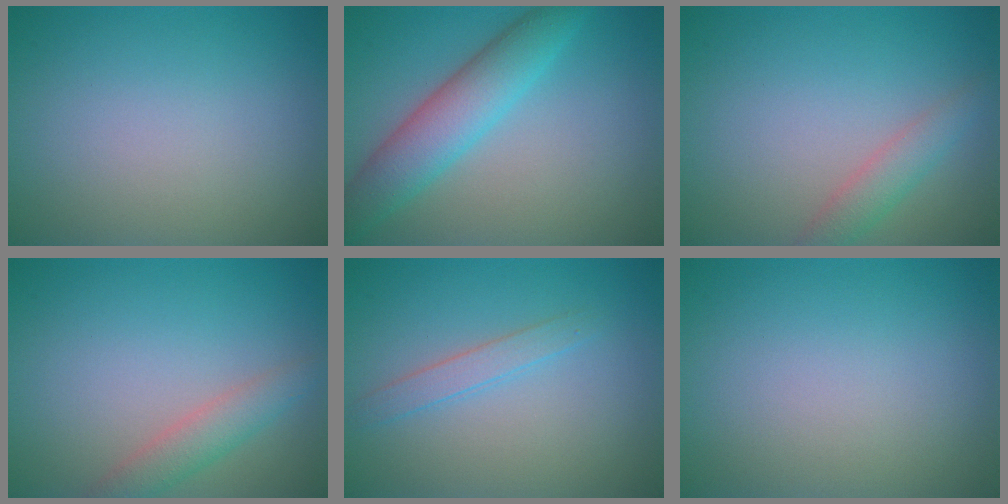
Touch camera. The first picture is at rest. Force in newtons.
{"total": 5.4, "press": 5.4, "slide": 0.1}
{"total": 2.2, "press": 2.2, "slide": 0.1}
{"total": 2.5, "press": 2.5, "slide": 0.2}
{"total": 1.6, "press": 1.6, "slide": 0.2}
{"total": 0.0}